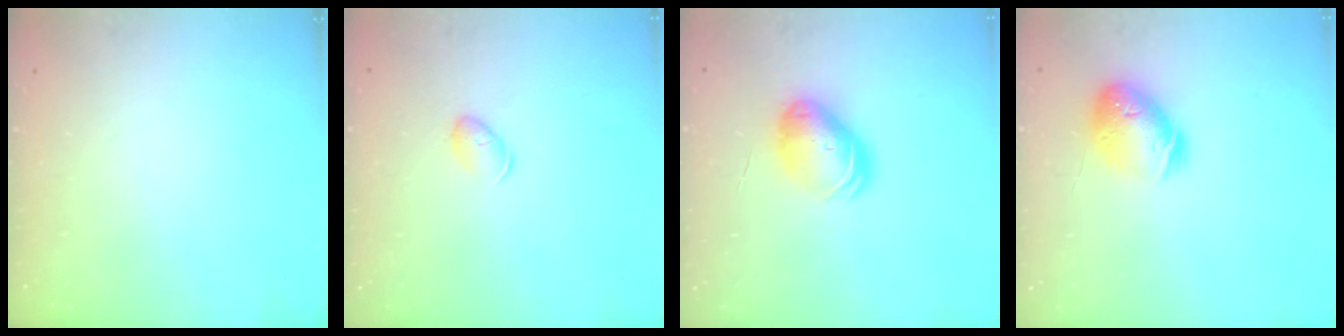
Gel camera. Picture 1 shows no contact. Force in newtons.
{"total": 6.0, "press": 5.9, "slide": 0.9}
{"total": 10.0, "press": 9.9, "slide": 1.8}
{"total": 13.9, "press": 13.8, "slide": 2.2}